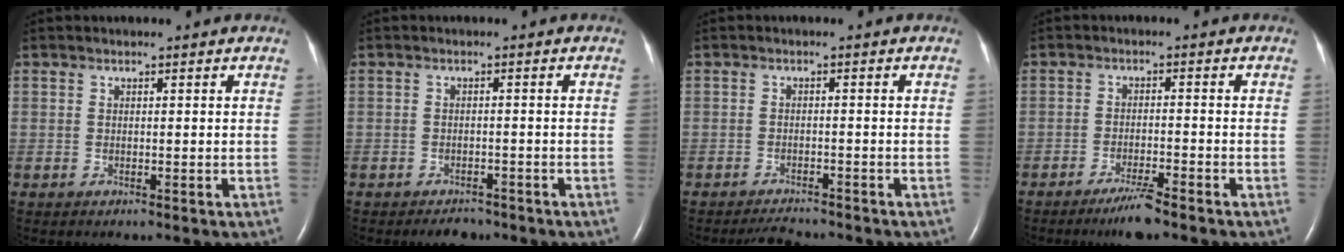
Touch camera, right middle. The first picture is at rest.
{"total": 2.7, "force": [-2.3, 1.2, 0.8], "torque": [-0.018, 0.000, -0.029]}
{"total": 3.4, "force": [-3.3, 0.4, 0.6], "torque": [-0.016, -0.012, -0.053]}
{"total": 4.2, "force": [-3.3, 0.0, 2.6], "torque": [-0.054, -0.009, -0.060]}